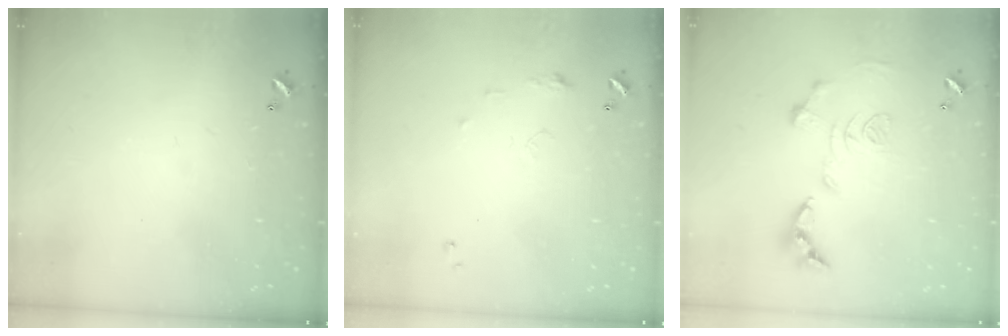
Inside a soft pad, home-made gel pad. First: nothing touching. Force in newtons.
{"total": 6.3, "press": 6.3, "slide": 0.7}
{"total": 1.2, "press": 0.4, "slide": 1.1}